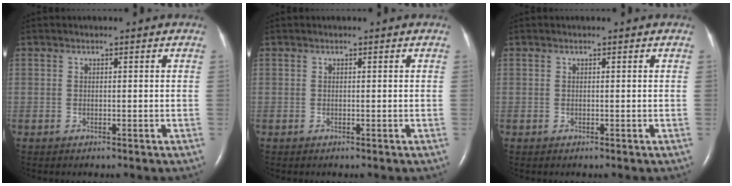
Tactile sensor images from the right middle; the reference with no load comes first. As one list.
[{"total": 0.0}, {"total": 0.0}]